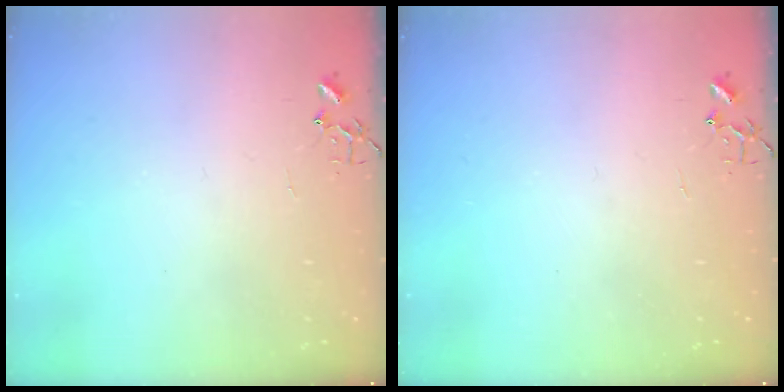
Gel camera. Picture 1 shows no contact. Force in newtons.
{"total": 0.0}